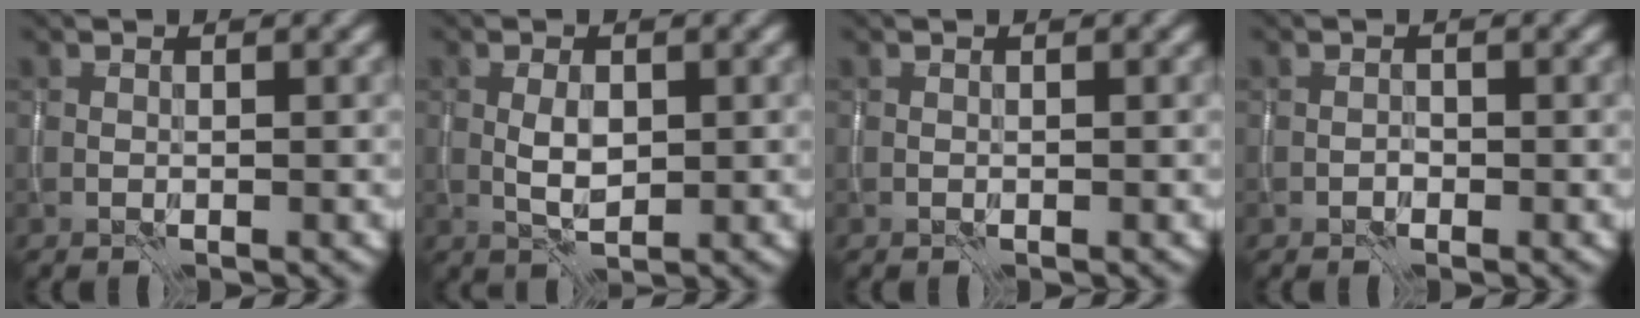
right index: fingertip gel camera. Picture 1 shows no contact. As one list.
[{"total": 2.3, "force": [0.0, 1.2, 2.0], "torque": [-0.040, -0.001, 0.002]}, {"total": 0.0}, {"total": 0.8, "force": [-0.6, 0.6, 0.2], "torque": [-0.002, 0.000, -0.010]}]